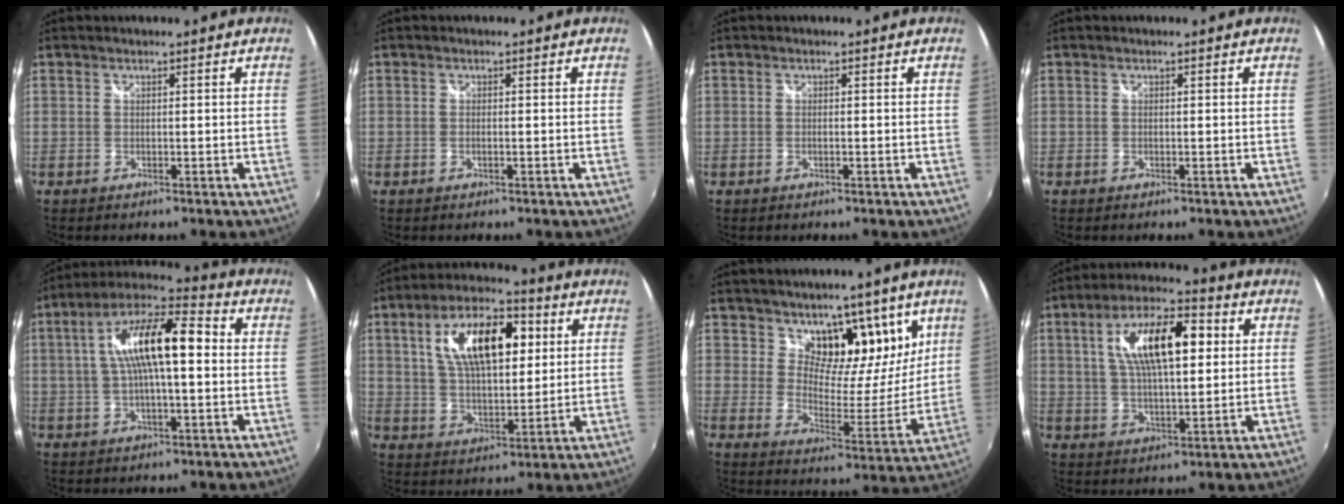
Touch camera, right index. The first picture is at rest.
{"total": 0.7, "force": [-0.2, 0.0, 0.7], "torque": [-0.016, 0.001, -0.005]}
{"total": 0.5, "force": [-0.1, 0.0, 0.5], "torque": [-0.013, 0.001, -0.005]}
{"total": 0.0}
{"total": 14.9, "force": [1.4, 4.5, 14.1], "torque": [-0.255, 0.025, 0.015]}
{"total": 16.4, "force": [5.0, 7.5, 13.7], "torque": [-0.243, 0.029, 0.088]}
{"total": 14.3, "force": [9.0, 8.3, 7.4], "torque": [-0.092, -0.017, 0.149]}
{"total": 14.9, "force": [3.7, 5.7, 13.2], "torque": [-0.236, 0.024, 0.064]}